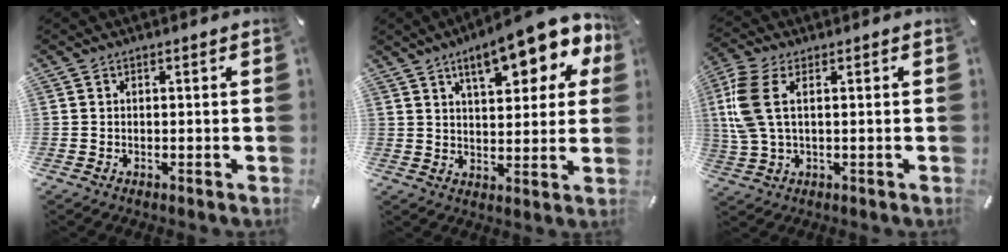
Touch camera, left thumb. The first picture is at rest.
{"total": 14.9, "force": [8.7, 6.0, 10.5], "torque": [-0.149, -0.035, 0.141]}
{"total": 8.4, "force": [1.8, 4.0, 7.2], "torque": [-0.186, -0.010, 0.028]}